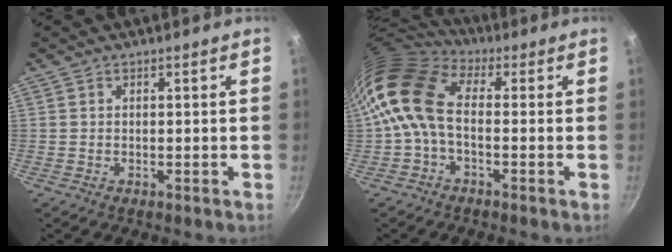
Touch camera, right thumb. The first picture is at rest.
{"total": 11.0, "force": [-0.7, 6.7, 8.8], "torque": [-0.161, 0.029, -0.031]}